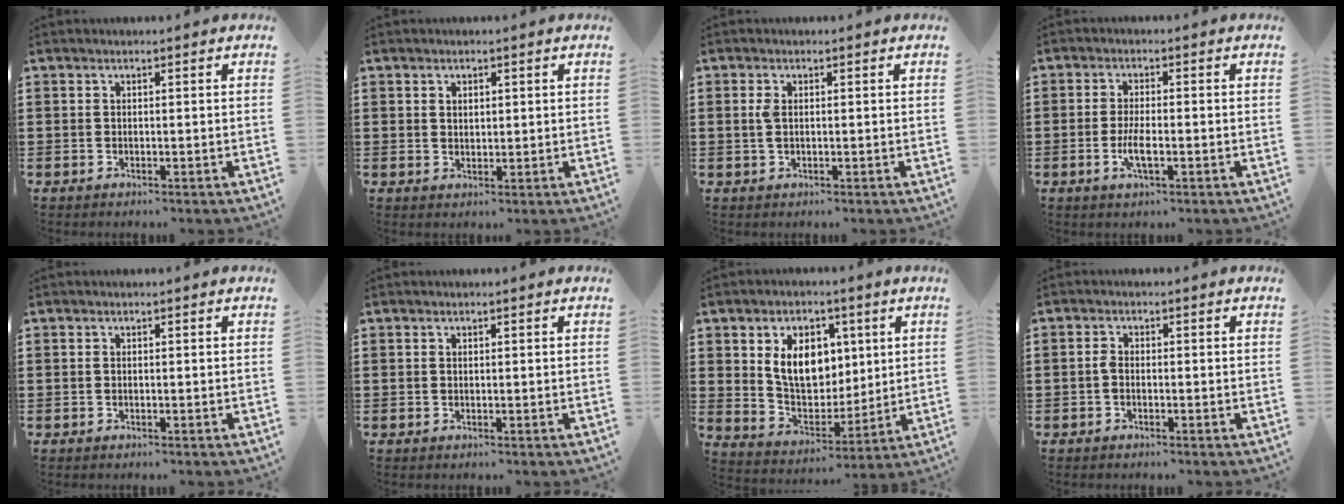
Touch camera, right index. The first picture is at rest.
{"total": 1.3, "force": [0.8, 0.8, 0.6], "torque": [-0.012, 0.004, 0.016]}
{"total": 1.9, "force": [0.3, 0.8, 1.6], "torque": [-0.042, 0.002, 0.001]}
{"total": 3.8, "force": [-1.2, 0.9, 3.5], "torque": [-0.072, -0.006, -0.027]}
{"total": 0.0}
{"total": 0.0}
{"total": 9.5, "force": [2.7, 6.6, 6.2], "torque": [-0.128, 0.009, 0.047]}
{"total": 1.5, "force": [-0.4, 0.7, 1.2], "torque": [-0.032, -0.001, -0.011]}